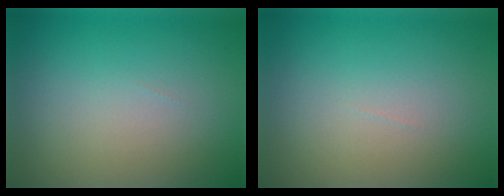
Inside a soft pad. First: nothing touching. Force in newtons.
{"total": 0.0}